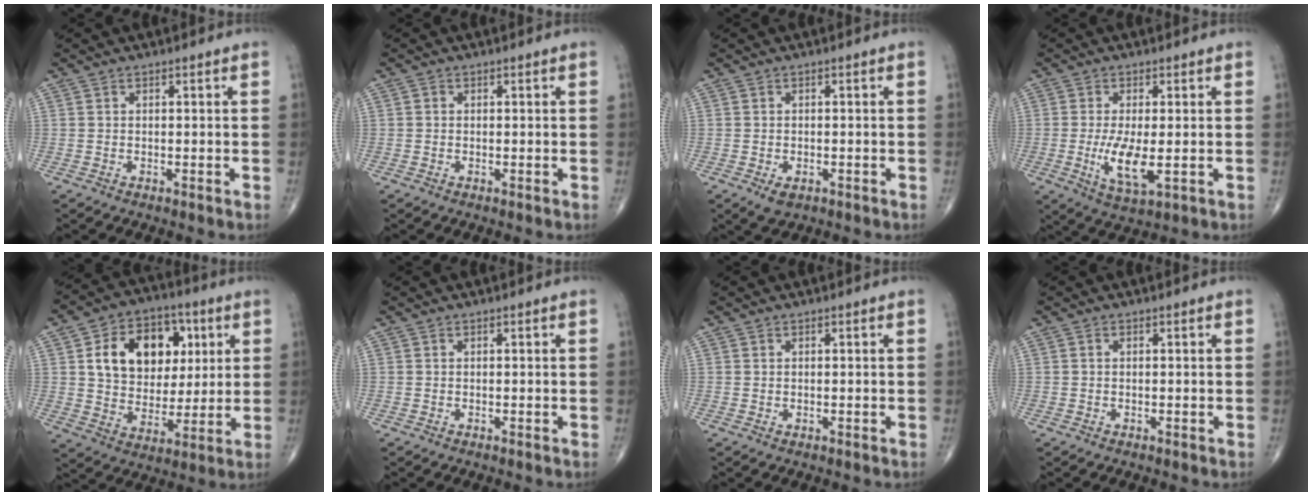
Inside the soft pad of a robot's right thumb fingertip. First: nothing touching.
{"total": 0.5, "force": [0.0, 0.5, 0.2], "torque": [0.000, 0.001, -0.002]}
{"total": 2.6, "force": [-1.2, 1.6, 1.7], "torque": [-0.023, -0.001, -0.011]}
{"total": 7.5, "force": [-1.0, 2.5, 7.0], "torque": [-0.136, -0.019, -0.013]}
{"total": 17.8, "force": [5.0, 12.9, 11.2], "torque": [-0.142, 0.000, 0.087]}
{"total": 0.0}
{"total": 0.0}
{"total": 0.0}